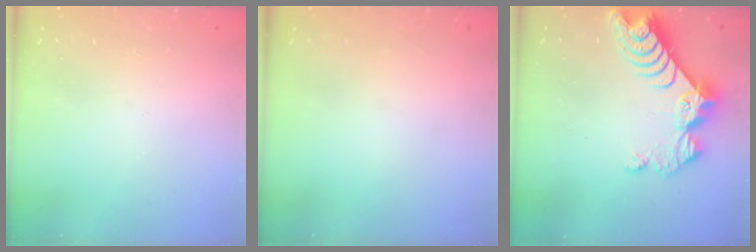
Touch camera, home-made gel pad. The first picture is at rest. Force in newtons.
{"total": 0.0}
{"total": 11.1, "press": 11.0, "slide": 1.0}